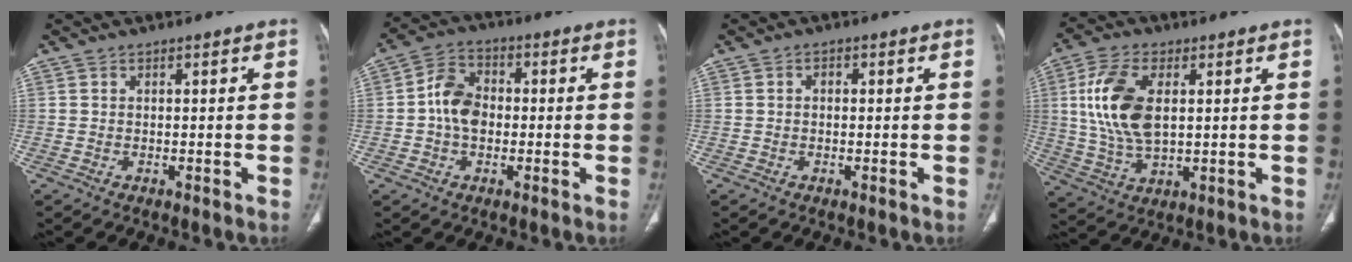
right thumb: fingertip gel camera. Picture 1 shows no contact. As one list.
[{"total": 7.6, "force": [-0.5, 5.6, 5.2], "torque": [-0.079, 0.020, -0.020]}, {"total": 1.0, "force": [0.0, 0.7, 0.7], "torque": [-0.006, 0.005, -0.004]}, {"total": 13.3, "force": [2.5, 7.0, 11.0], "torque": [-0.228, -0.004, 0.052]}]